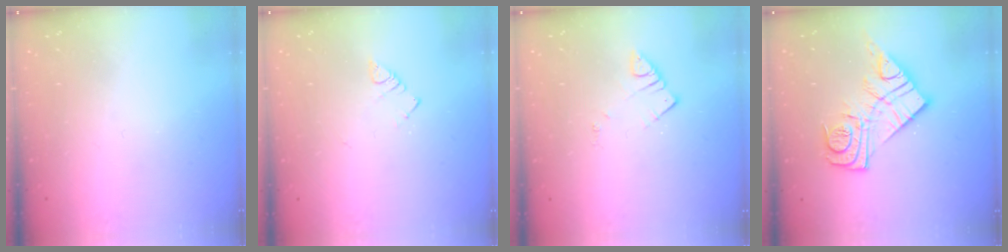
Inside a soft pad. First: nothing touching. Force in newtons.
{"total": 2.7, "press": 2.7, "slide": 0.4}
{"total": 2.8, "press": 2.7, "slide": 0.3}
{"total": 16.3, "press": 16.2, "slide": 1.4}